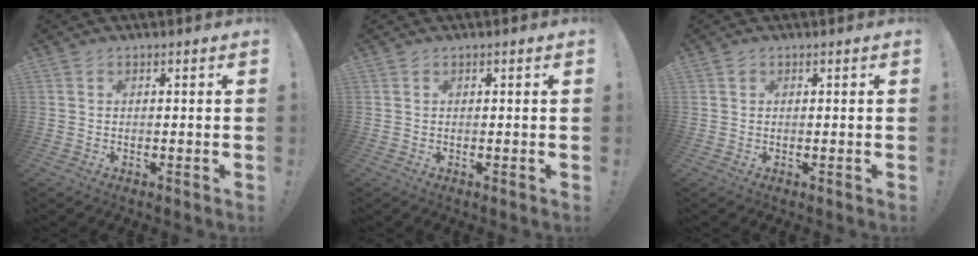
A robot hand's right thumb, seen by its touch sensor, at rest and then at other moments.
{"total": 0.5, "force": [0.3, -0.1, 0.4], "torque": [-0.005, 0.000, 0.005]}
{"total": 0.8, "force": [0.5, 0.6, 0.0], "torque": [0.008, -0.002, 0.009]}